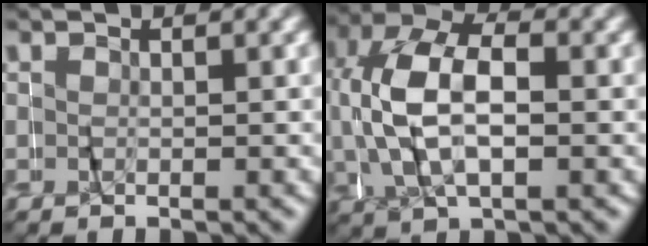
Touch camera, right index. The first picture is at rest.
{"total": 7.7, "force": [0.9, 4.9, 5.9], "torque": [-0.143, -0.002, 0.014]}